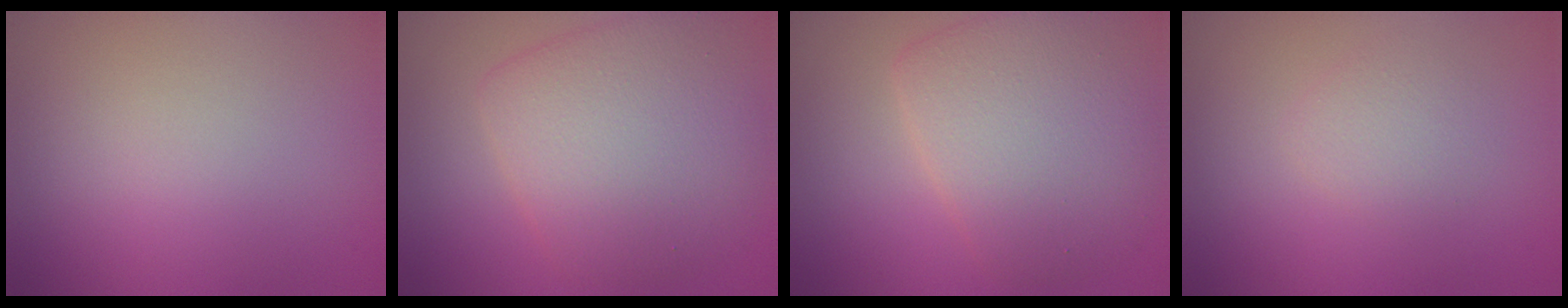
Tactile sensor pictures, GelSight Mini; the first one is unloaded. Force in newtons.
{"total": 6.8, "press": 6.7, "slide": 0.3}
{"total": 6.4, "press": 6.4, "slide": 0.2}
{"total": 1.4, "press": 1.4, "slide": 0.0}